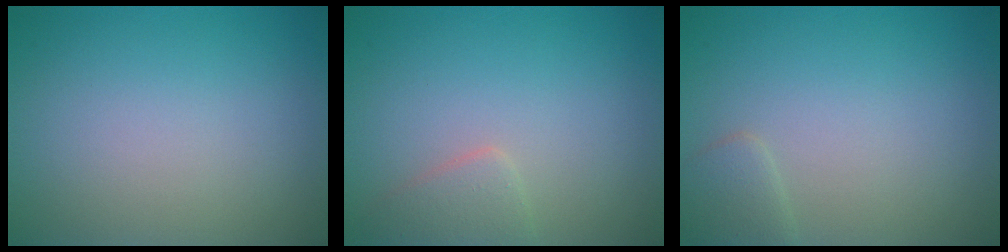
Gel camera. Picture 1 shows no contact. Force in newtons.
{"total": 1.8, "press": 1.8, "slide": 0.1}
{"total": 1.4, "press": 1.4, "slide": 0.1}